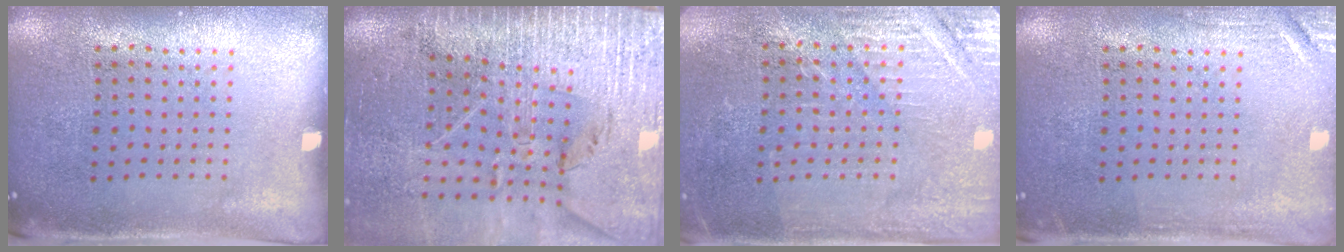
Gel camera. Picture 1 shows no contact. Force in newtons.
{"total": 3.9, "press": 3.4, "slide": 2.0}
{"total": 3.0, "press": 3.0, "slide": 0.3}
{"total": 1.8, "press": 1.8, "slide": 0.3}